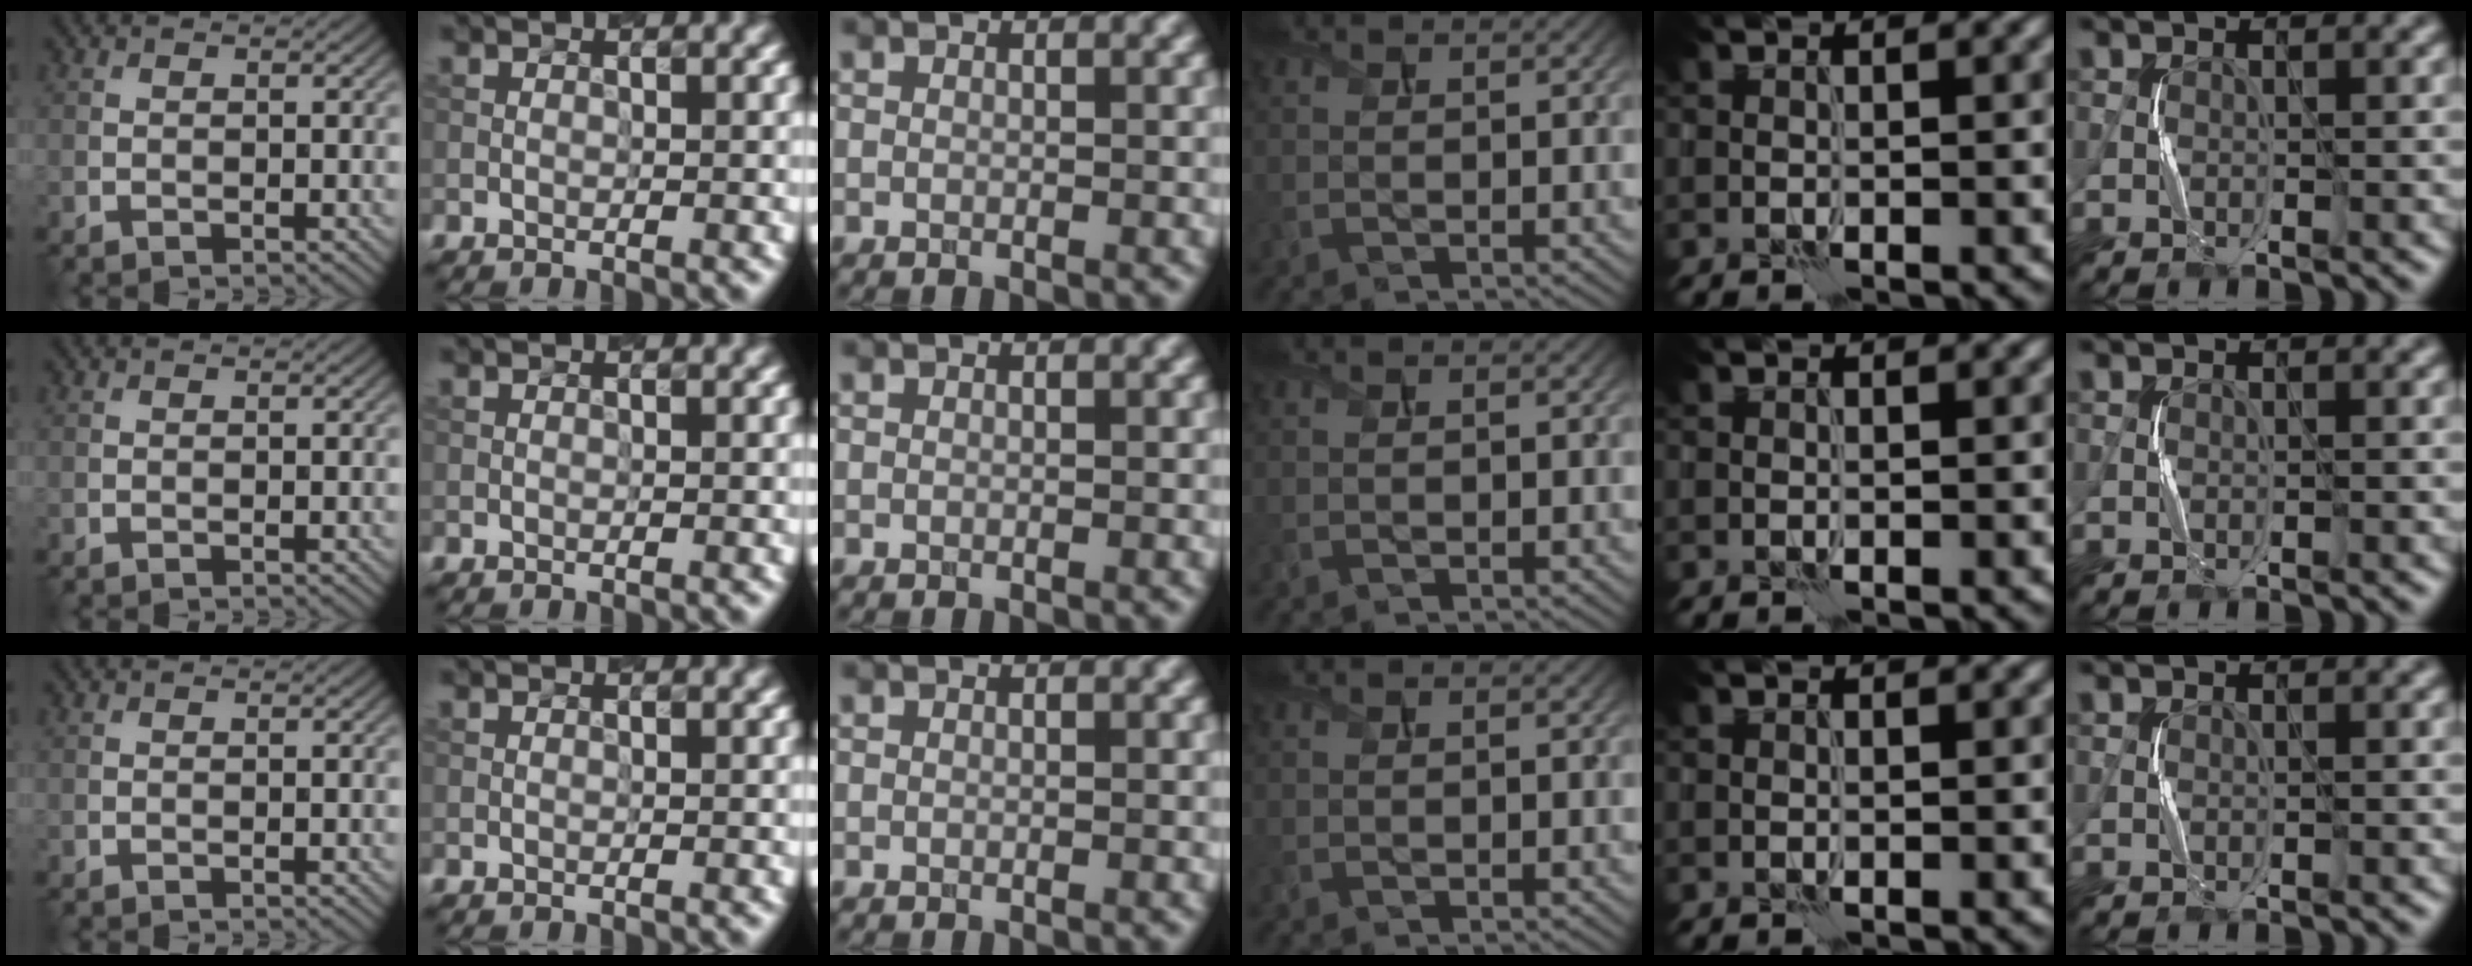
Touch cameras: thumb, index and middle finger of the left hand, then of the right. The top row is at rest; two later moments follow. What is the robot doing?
{"motion": "squeeze", "object": "stress ball aka squeeze ball"}